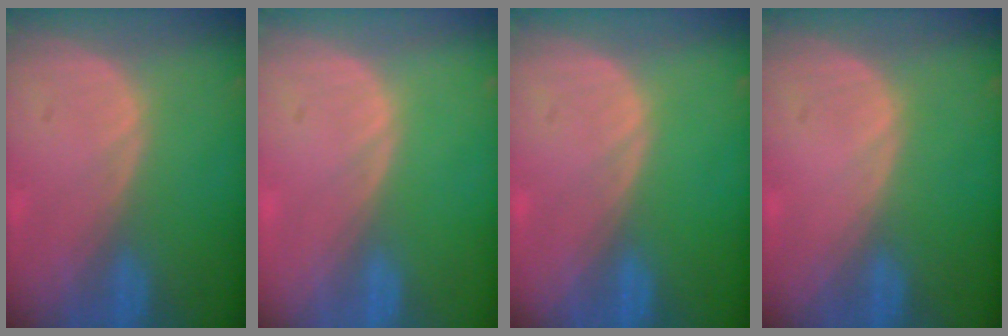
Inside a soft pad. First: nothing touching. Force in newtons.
{"total": 0.0}
{"total": 0.0}
{"total": 0.0}